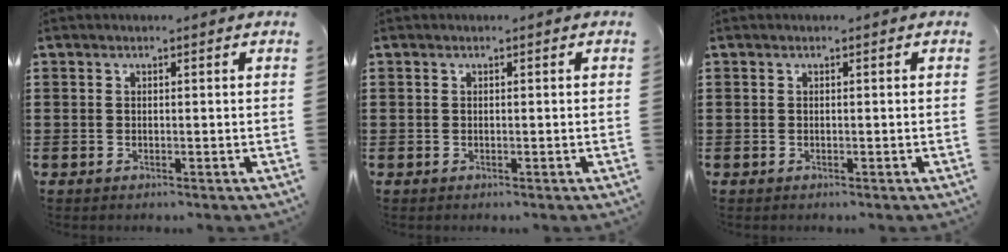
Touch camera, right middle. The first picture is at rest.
{"total": 0.0}
{"total": 0.0}